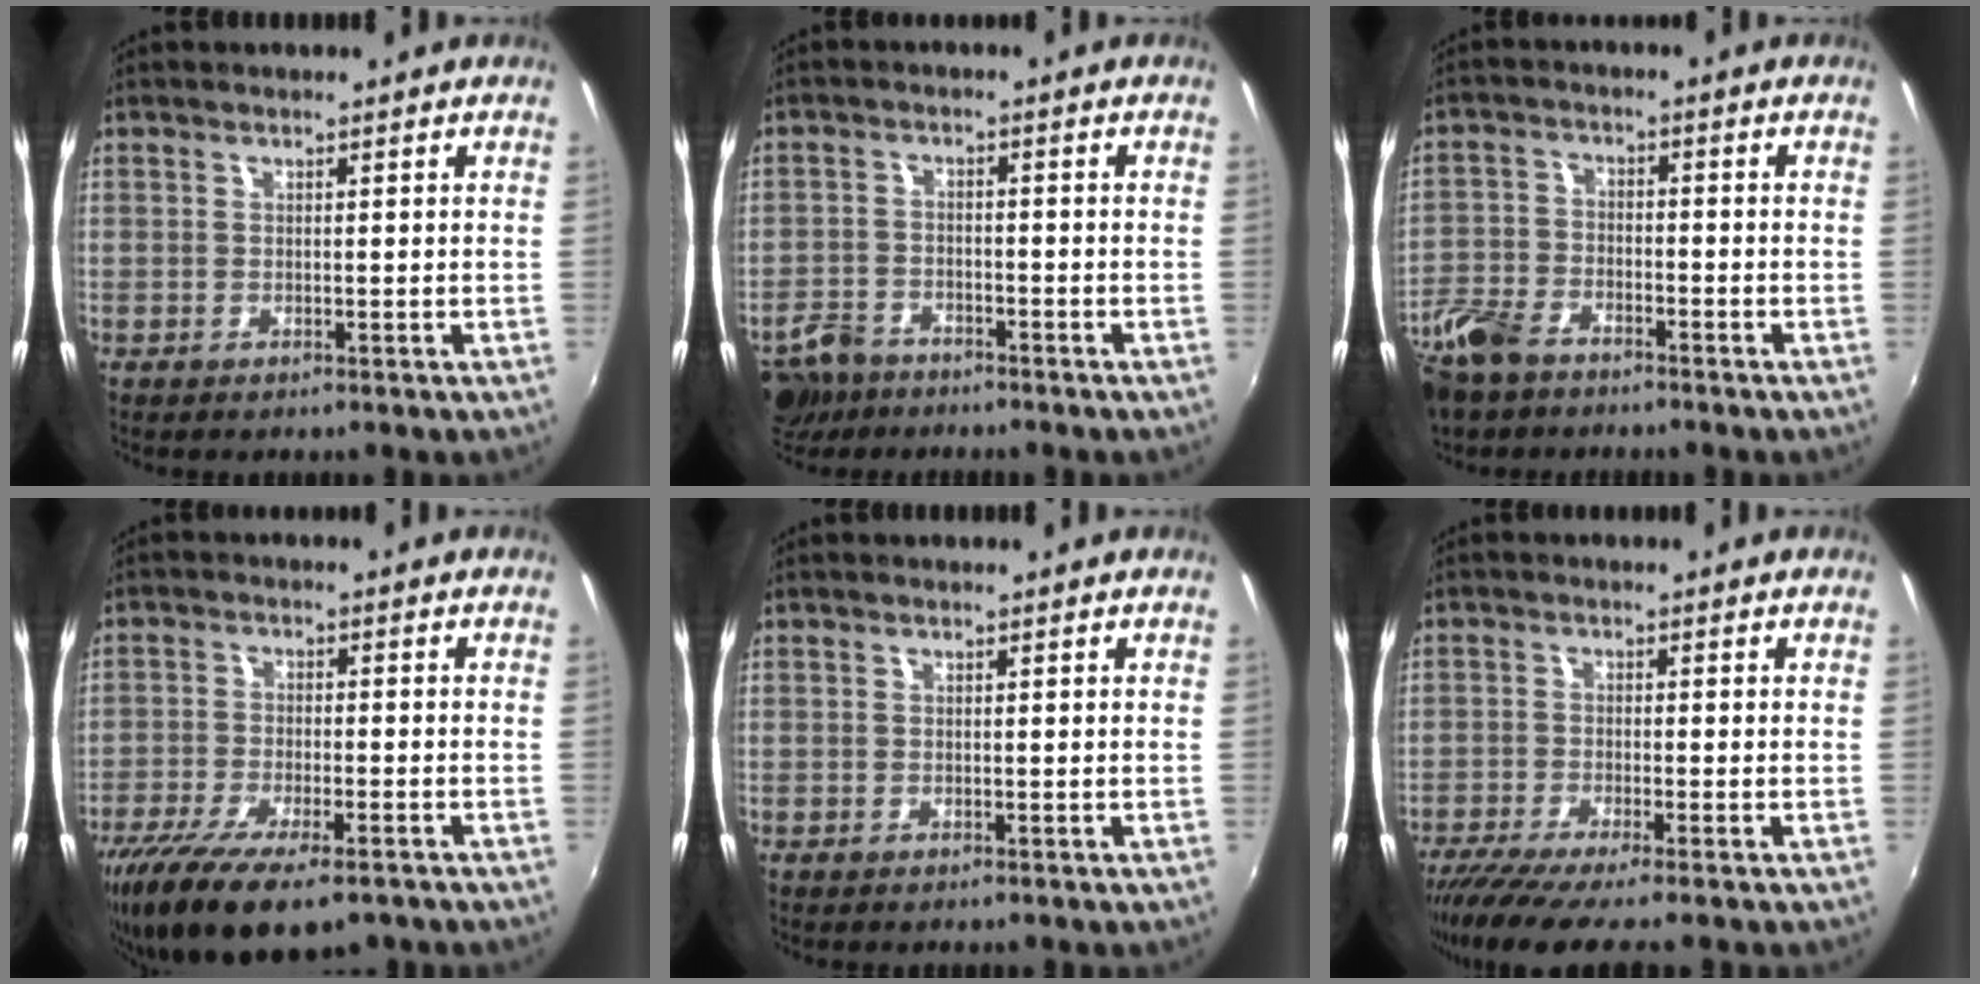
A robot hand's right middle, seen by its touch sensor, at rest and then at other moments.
{"total": 7.2, "force": [-5.5, 3.8, 2.5], "torque": [-0.076, 0.002, -0.097]}
{"total": 9.1, "force": [-6.6, 4.5, 4.2], "torque": [-0.111, -0.005, -0.135]}
{"total": 15.9, "force": [-11.2, 5.2, 10.1], "torque": [-0.210, -0.055, -0.185]}
{"total": 0.0}
{"total": 7.2, "force": [-5.9, -0.4, 4.1], "torque": [-0.098, -0.034, -0.104]}